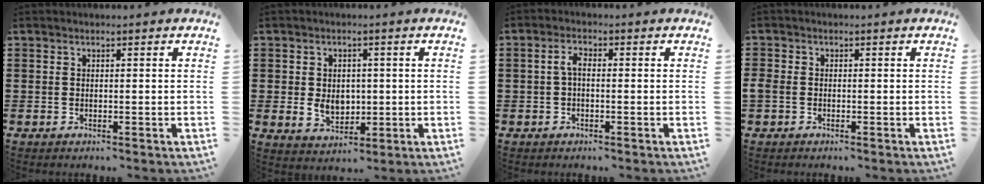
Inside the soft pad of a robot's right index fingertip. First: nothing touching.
{"total": 4.6, "force": [0.0, 3.5, 3.0], "torque": [-0.056, 0.008, -0.003]}
{"total": 2.3, "force": [-0.3, 0.9, 2.0], "torque": [-0.048, 0.001, -0.009]}
{"total": 1.3, "force": [-0.8, 0.9, 0.5], "torque": [-0.020, -0.001, -0.018]}